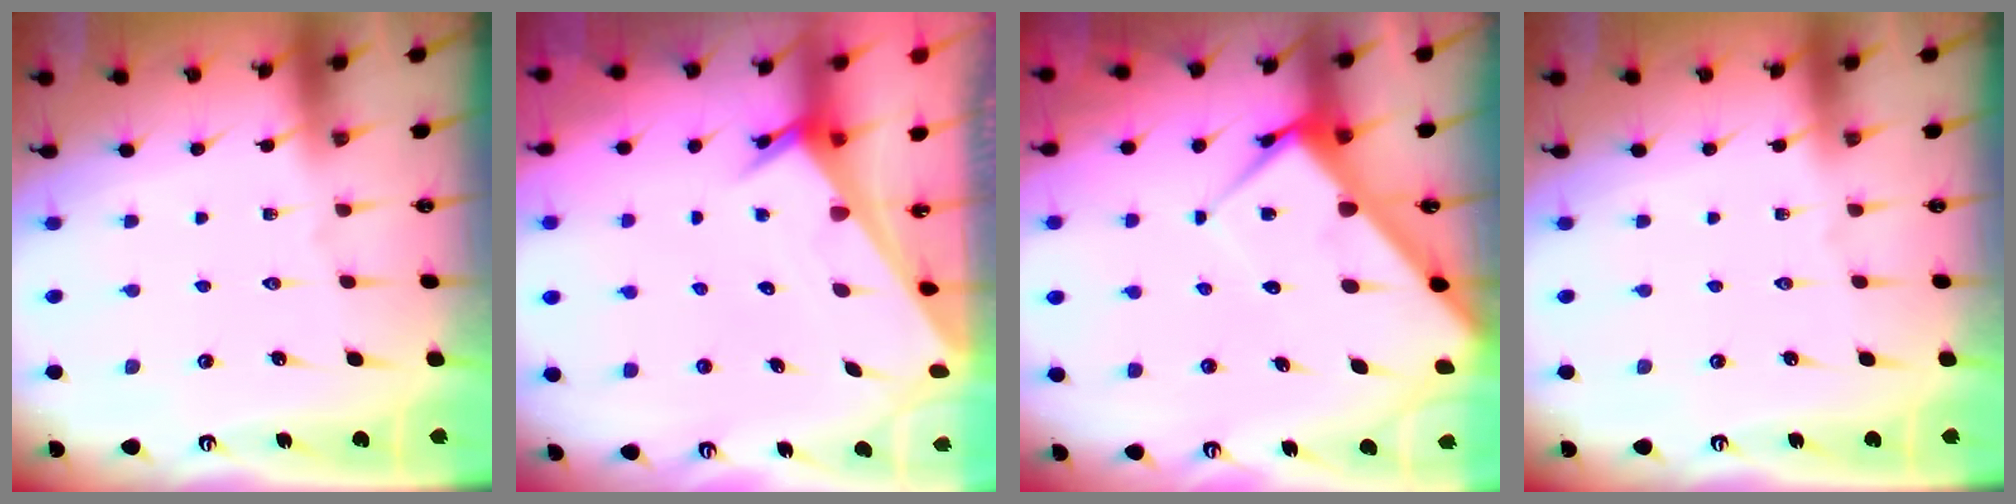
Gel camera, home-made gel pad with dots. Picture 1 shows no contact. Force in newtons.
{"total": 3.1, "press": 3.1, "slide": 0.2}
{"total": 7.3, "press": 7.3, "slide": 0.6}
{"total": 0.0}